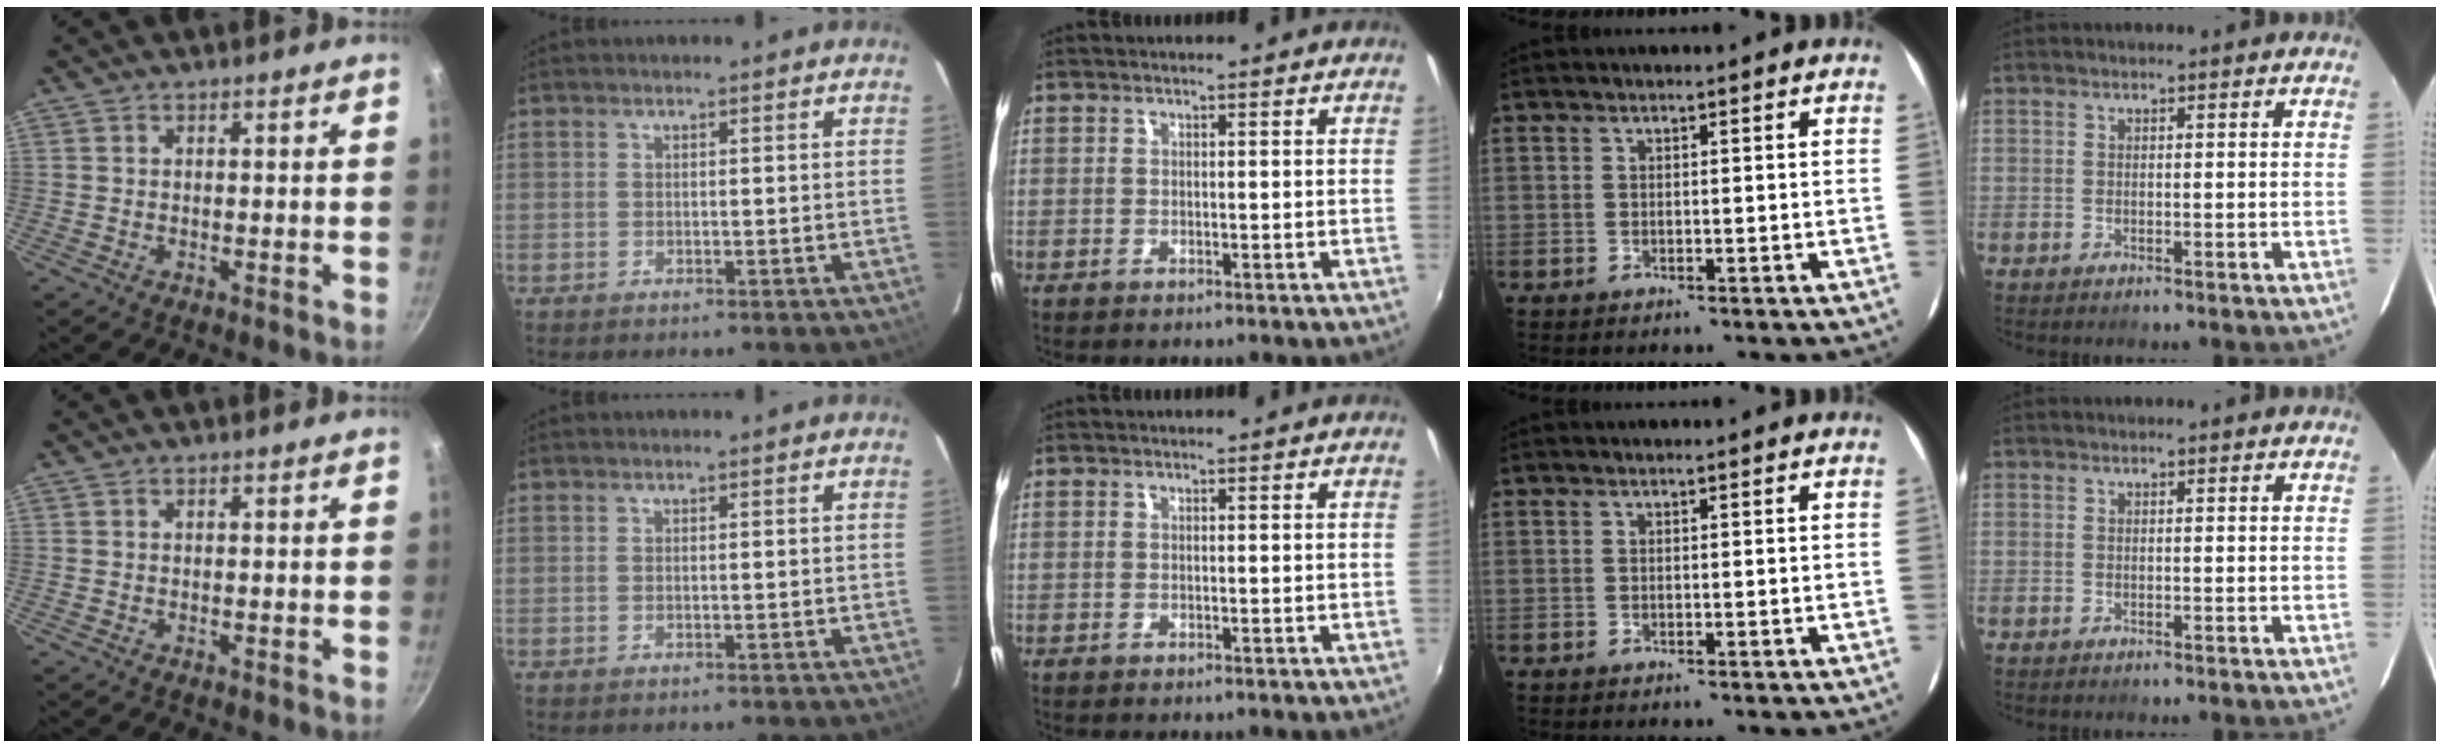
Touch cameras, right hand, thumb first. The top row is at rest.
{}